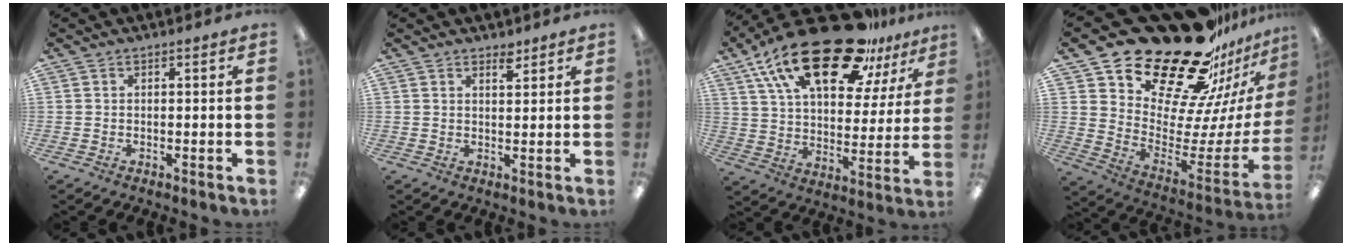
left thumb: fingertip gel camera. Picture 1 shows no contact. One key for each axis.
{"total": 2.7, "fx": 2.2, "fy": 1.1, "fz": 1.1, "tx": -0.002, "ty": -0.011, "tz": 0.035}
{"total": 26.4, "fx": 17.5, "fy": 10.8, "fz": 16.5, "tx": -0.289, "ty": -0.100, "tz": 0.296}
{"total": 28.3, "fx": 22.2, "fy": 12.5, "fz": 12.2, "tx": -0.170, "ty": -0.174, "tz": 0.413}